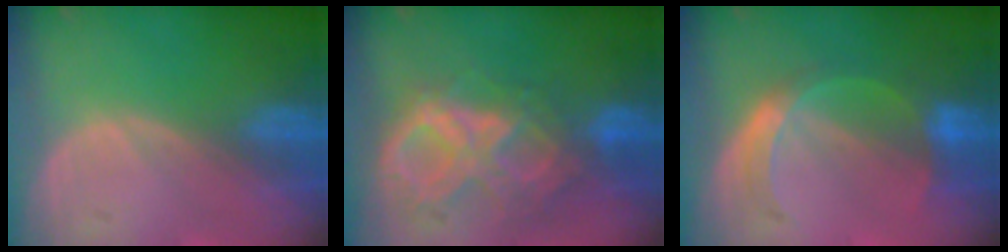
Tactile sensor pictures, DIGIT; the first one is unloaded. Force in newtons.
{"total": 10.2, "press": 8.7, "slide": 5.3}
{"total": 5.8, "press": 5.3, "slide": 2.3}